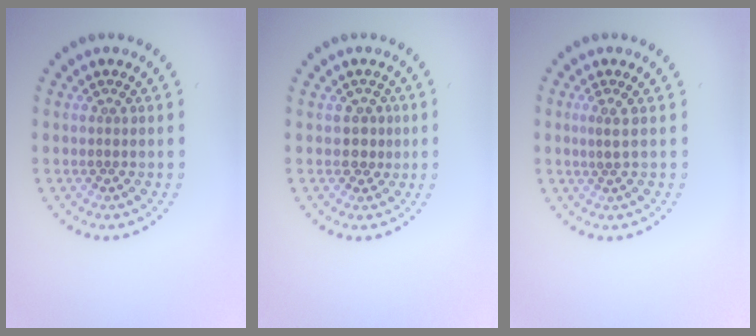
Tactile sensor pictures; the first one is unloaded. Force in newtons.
{"total": 1.7, "press": 1.3, "slide": 1.1}
{"total": 1.0, "press": 0.8, "slide": 0.7}